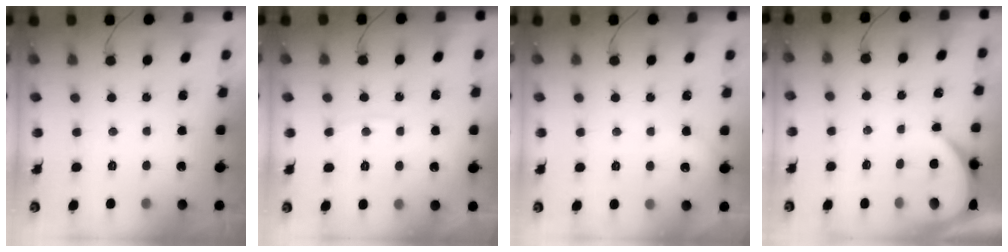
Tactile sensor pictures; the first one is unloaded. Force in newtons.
{"total": 4.7, "press": 4.6, "slide": 0.5}
{"total": 1.7, "press": 1.6, "slide": 0.3}
{"total": 3.9, "press": 3.9, "slide": 0.5}